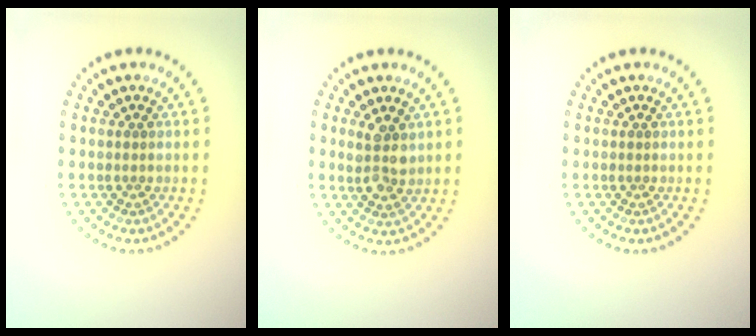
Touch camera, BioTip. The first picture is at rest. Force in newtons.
{"total": 2.8, "press": 2.7, "slide": 0.9}
{"total": 0.0}